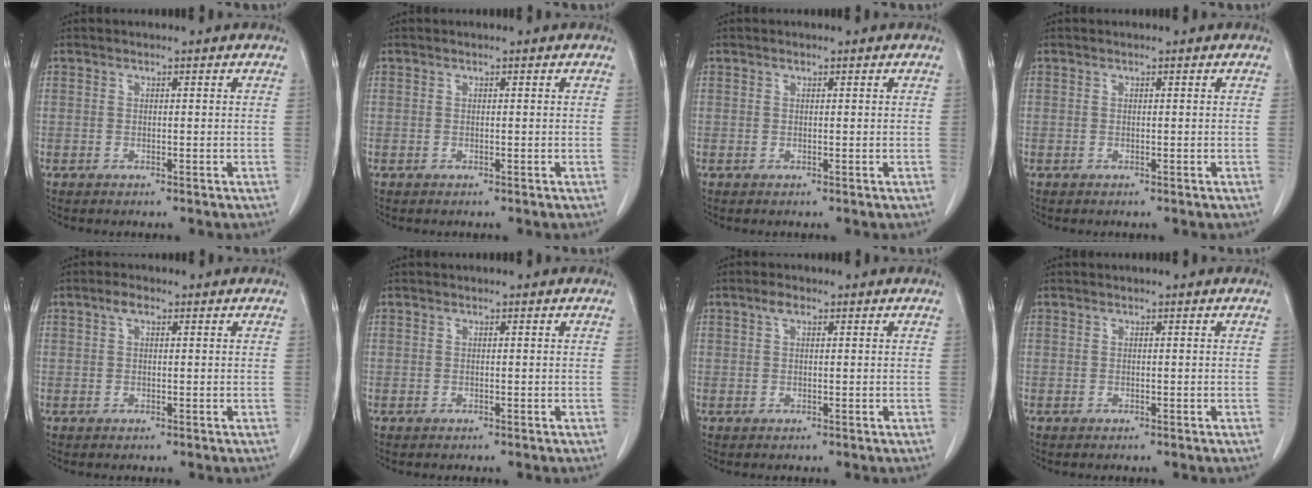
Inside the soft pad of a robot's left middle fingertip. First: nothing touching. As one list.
[{"total": 0.0}, {"total": 0.0}, {"total": 0.0}, {"total": 1.6, "force": [0.8, 0.7, 1.2], "torque": [-0.026, 0.009, 0.015]}, {"total": 0.0}, {"total": 1.5, "force": [0.8, 0.7, 1.1], "torque": [-0.024, 0.009, 0.014]}, {"total": 0.0}]